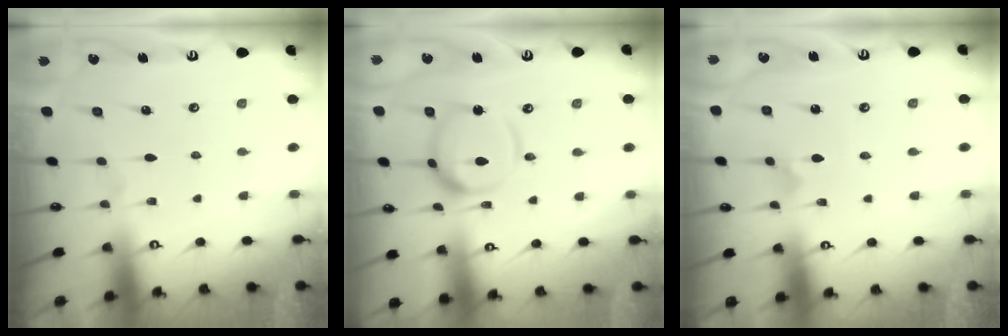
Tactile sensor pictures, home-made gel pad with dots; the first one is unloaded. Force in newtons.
{"total": 12.7, "press": 12.6, "slide": 1.3}
{"total": 3.1, "press": 3.0, "slide": 0.5}